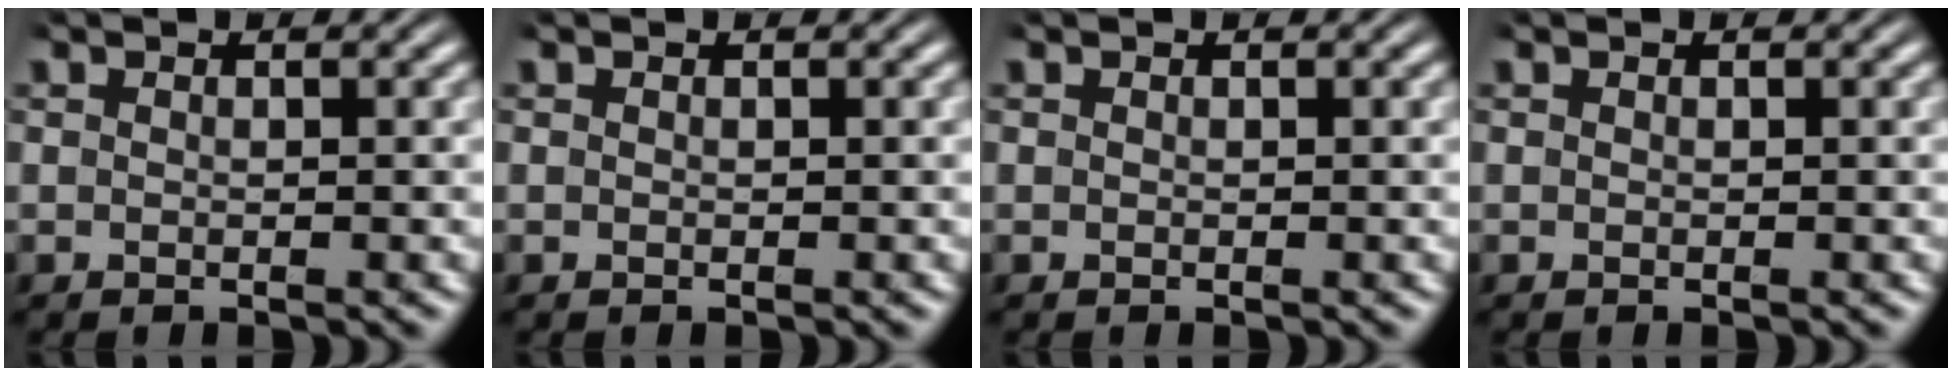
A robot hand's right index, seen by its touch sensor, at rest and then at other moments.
{"total": 0.0}
{"total": 0.0}
{"total": 0.0}